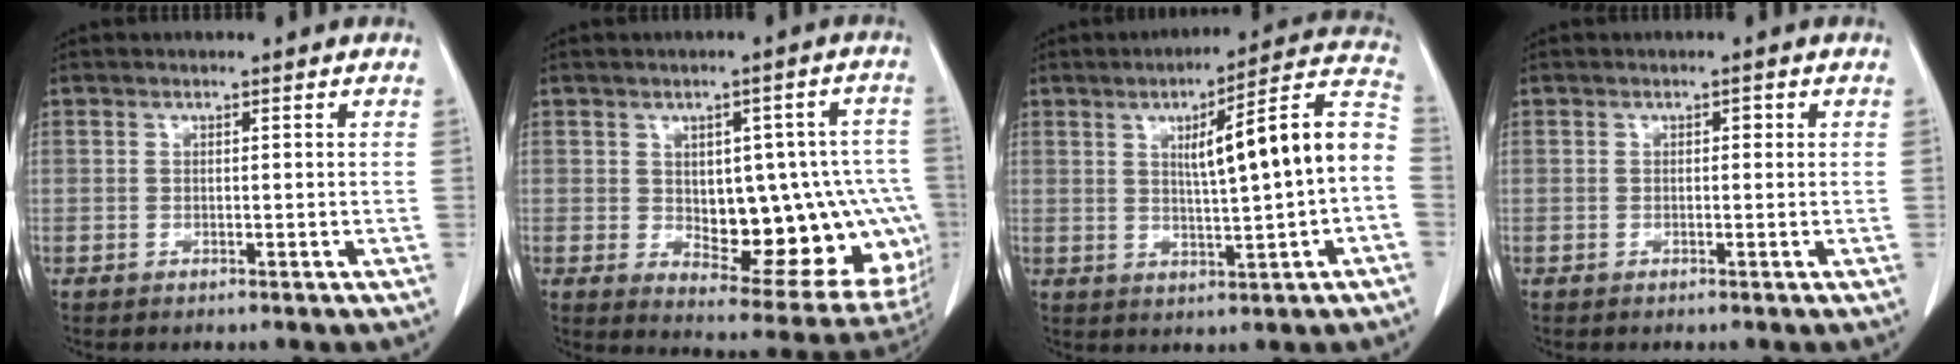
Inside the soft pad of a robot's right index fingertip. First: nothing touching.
{"total": 19.2, "force": [-2.0, 9.0, 16.9], "torque": [-0.149, 0.026, 0.007]}
{"total": 13.9, "force": [0.6, 0.9, 13.9], "torque": [-0.189, 0.032, 0.009]}
{"total": 0.7, "force": [0.1, 0.4, 0.5], "torque": [-0.006, 0.005, 0.001]}